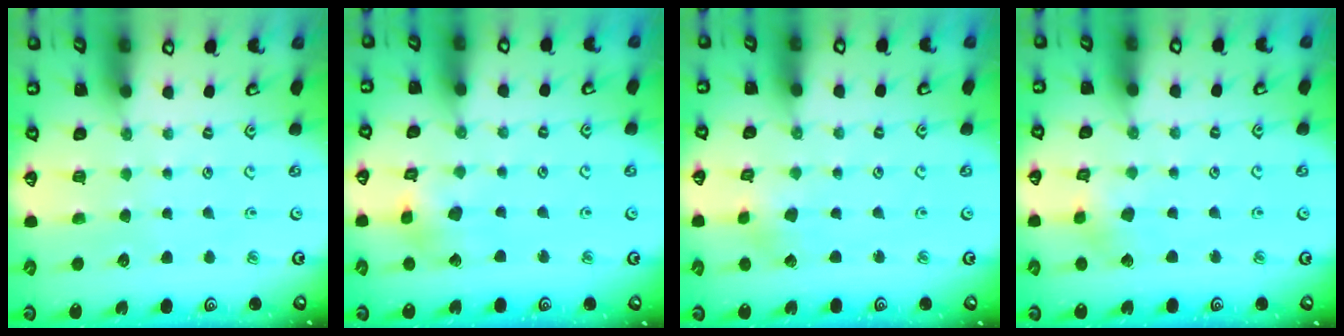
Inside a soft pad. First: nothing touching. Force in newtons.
{"total": 7.8, "press": 7.7, "slide": 1.0}
{"total": 1.8, "press": 1.8, "slide": 0.2}
{"total": 4.5, "press": 4.5, "slide": 0.4}